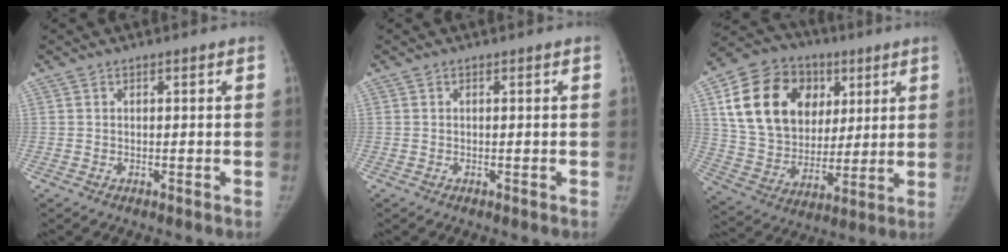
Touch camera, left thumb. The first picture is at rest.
{"total": 0.0}
{"total": 22.9, "force": [7.7, 17.4, 12.8], "torque": [-0.212, 0.003, 0.141]}